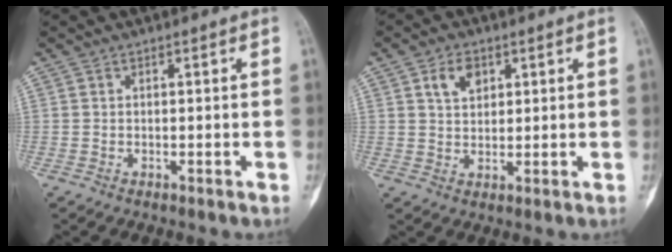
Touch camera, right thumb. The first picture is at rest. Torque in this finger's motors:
{"motor_torque": [0.19, 0.27, 0.11, -0.11, -0.04]}